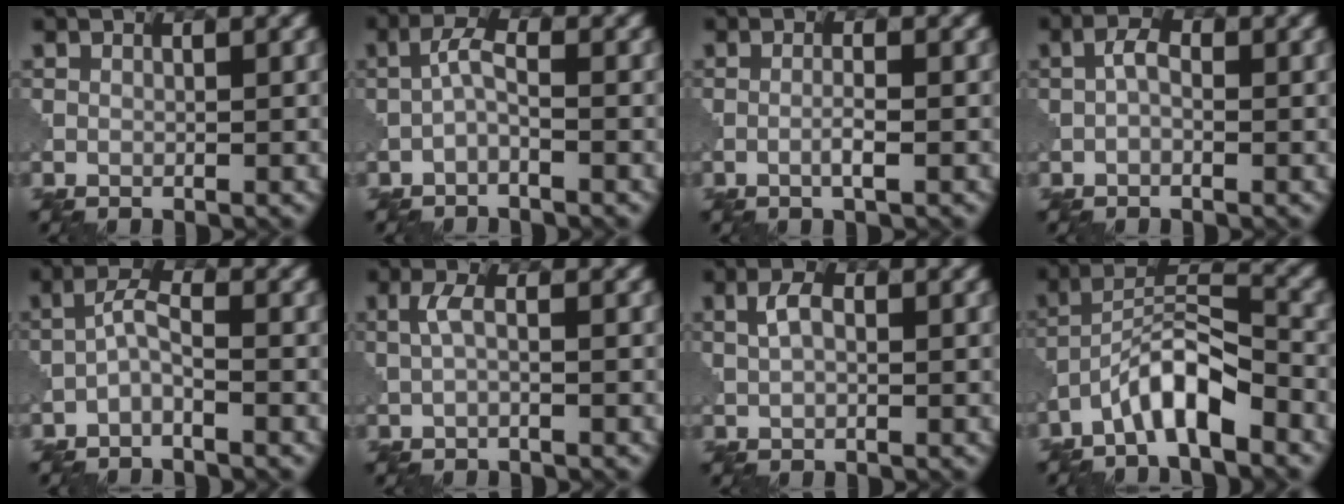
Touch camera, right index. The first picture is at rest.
{"total": 2.0, "force": [-0.7, 0.5, 1.8], "torque": [-0.039, 0.010, -0.021]}
{"total": 1.6, "force": [-0.5, 0.1, 1.5], "torque": [-0.027, 0.004, -0.015]}
{"total": 1.8, "force": [-0.2, 0.9, 1.5], "torque": [-0.030, 0.008, -0.010]}
{"total": 2.1, "force": [-1.2, 0.5, 1.6], "torque": [-0.035, 0.010, -0.031]}
{"total": 1.6, "force": [0.1, 0.3, 1.6], "torque": [-0.036, 0.004, -0.001]}
{"total": 2.3, "force": [0.6, 1.3, 1.8], "torque": [-0.039, 0.005, 0.008]}
{"total": 5.9, "force": [-3.9, 1.5, 4.2], "torque": [-0.078, 0.016, -0.078]}